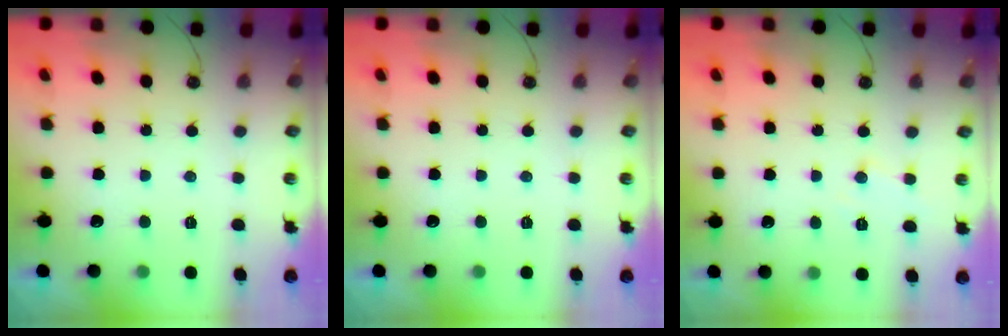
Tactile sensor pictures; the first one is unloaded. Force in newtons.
{"total": 0.0}
{"total": 5.7, "press": 5.7, "slide": 0.6}